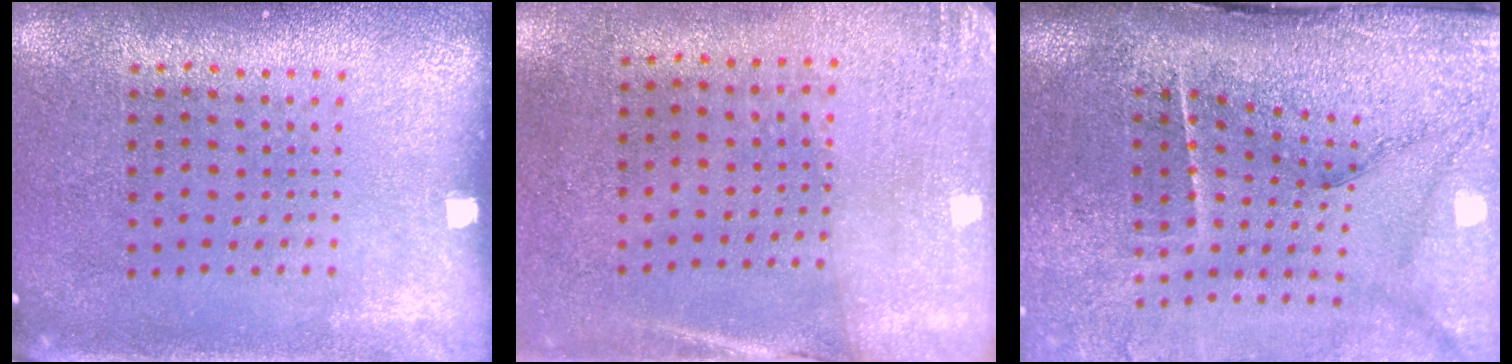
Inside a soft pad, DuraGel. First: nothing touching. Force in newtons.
{"total": 2.7, "press": 2.3, "slide": 1.4}
{"total": 4.7, "press": 3.7, "slide": 2.9}